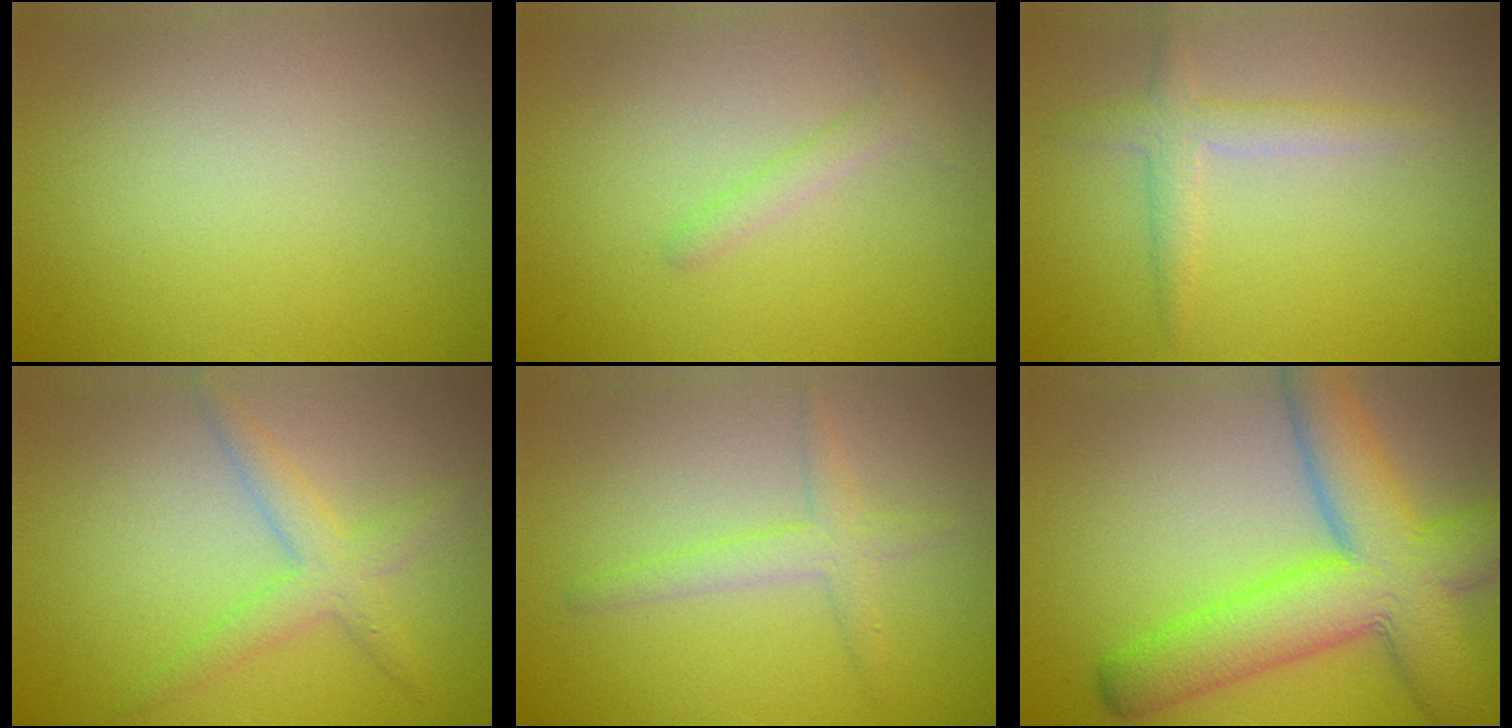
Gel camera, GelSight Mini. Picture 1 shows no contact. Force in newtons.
{"total": 1.3, "press": 1.3, "slide": 0.1}
{"total": 2.3, "press": 2.3, "slide": 0.1}
{"total": 2.9, "press": 2.9, "slide": 0.1}
{"total": 2.2, "press": 2.2, "slide": 0.0}
{"total": 10.1, "press": 10.1, "slide": 0.4}